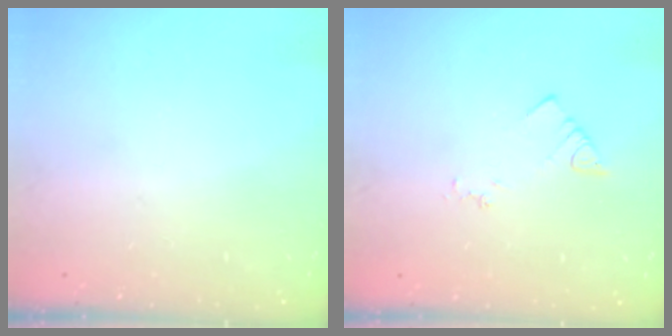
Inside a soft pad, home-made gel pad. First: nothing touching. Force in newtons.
{"total": 3.0, "press": 3.0, "slide": 0.4}